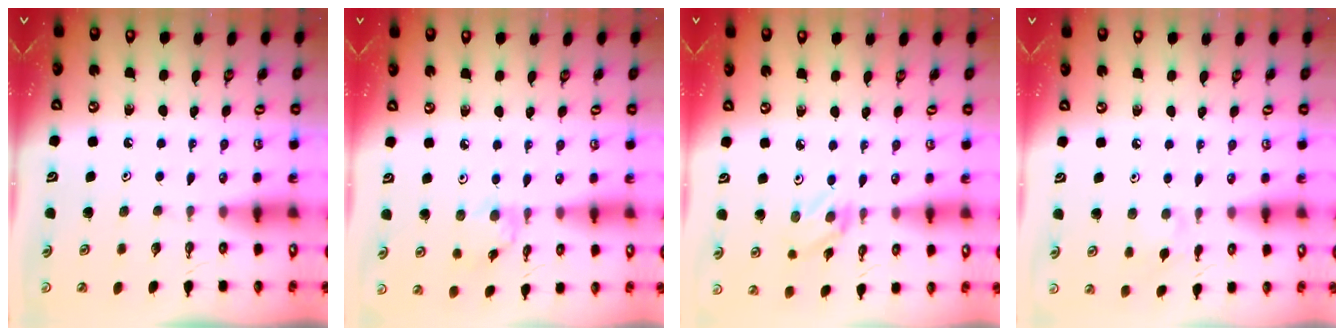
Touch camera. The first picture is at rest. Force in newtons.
{"total": 1.0, "press": 1.0, "slide": 0.2}
{"total": 2.0, "press": 1.9, "slide": 0.3}
{"total": 5.6, "press": 5.5, "slide": 0.9}